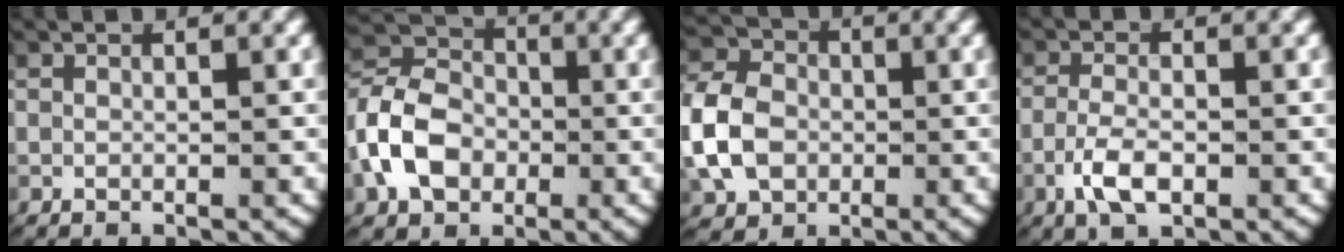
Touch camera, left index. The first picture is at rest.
{"total": 8.3, "force": [-0.1, 7.1, 4.3], "torque": [-0.098, -0.006, -0.008]}
{"total": 6.7, "force": [-0.4, 5.7, 3.6], "torque": [-0.079, -0.005, -0.008]}
{"total": 3.4, "force": [-1.5, 1.5, 2.6], "torque": [-0.062, -0.013, -0.023]}